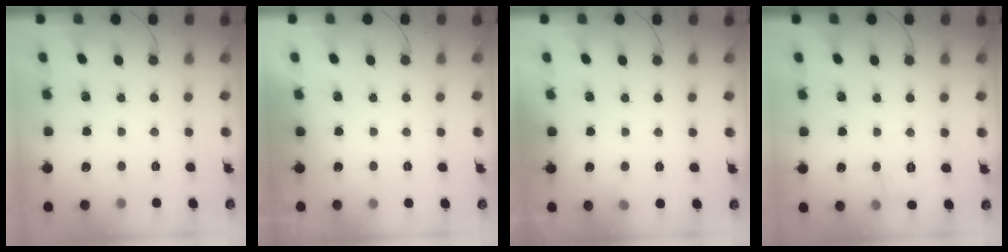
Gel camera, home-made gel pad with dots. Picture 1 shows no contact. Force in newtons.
{"total": 0.0}
{"total": 7.8, "press": 3.4, "slide": 7.0}
{"total": 5.3, "press": 5.1, "slide": 1.5}